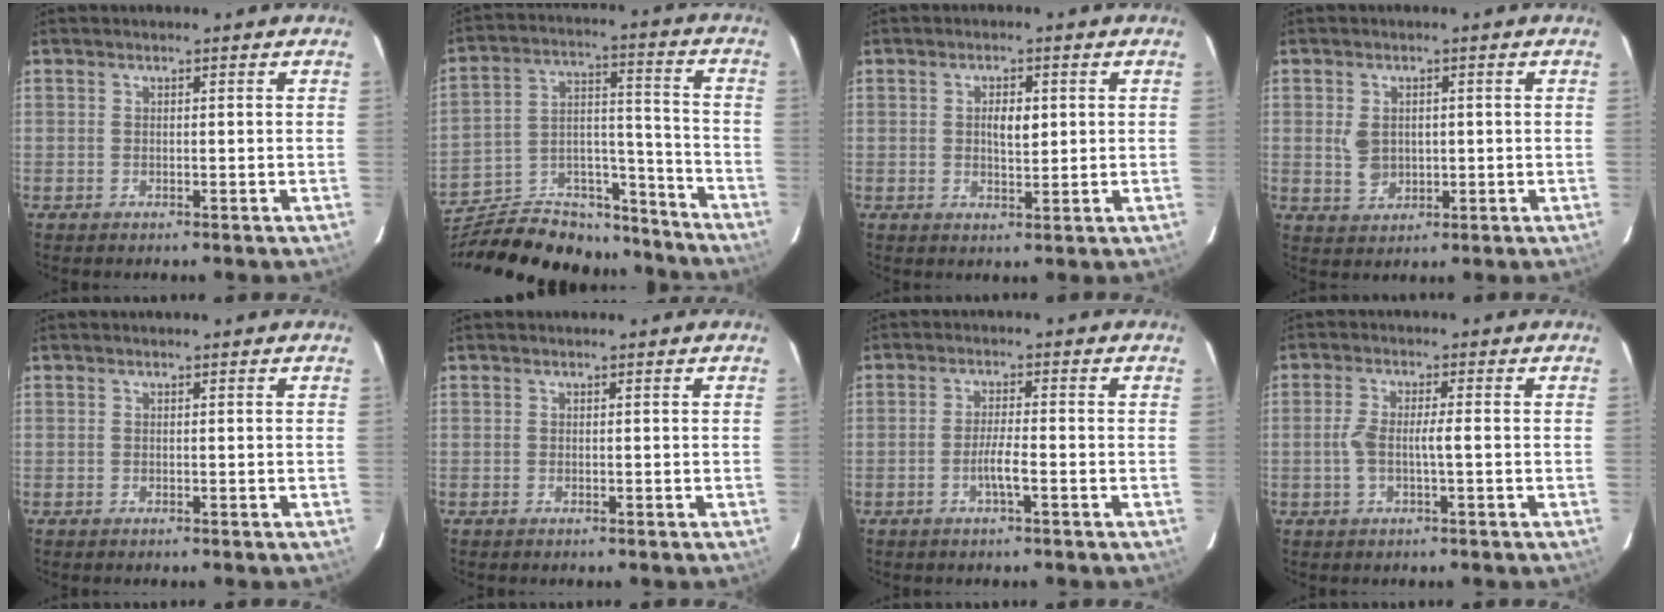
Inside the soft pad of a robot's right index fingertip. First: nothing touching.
{"total": 21.5, "force": [-20.2, 5.3, 5.1], "torque": [-0.111, 0.029, -0.310]}
{"total": 3.4, "force": [0.6, 1.3, 3.1], "torque": [-0.052, -0.001, 0.010]}
{"total": 4.0, "force": [0.3, 3.0, 2.6], "torque": [-0.054, 0.004, 0.016]}
{"total": 0.0}
{"total": 0.0}
{"total": 3.3, "force": [-1.3, 0.0, 3.0], "torque": [-0.057, -0.001, -0.027]}
{"total": 4.0, "force": [-0.5, 0.6, 3.9], "torque": [-0.086, 0.006, -0.008]}